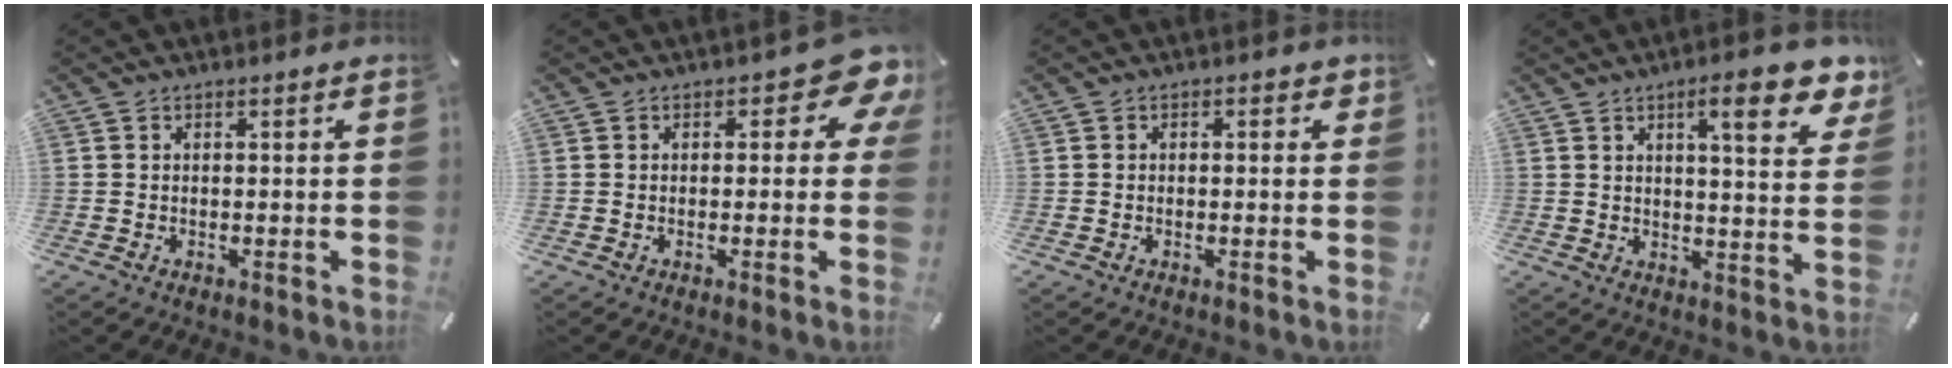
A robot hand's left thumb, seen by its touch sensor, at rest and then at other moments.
{"total": 7.4, "force": [2.8, 3.8, 5.8], "torque": [-0.065, -0.012, 0.044]}
{"total": 1.2, "force": [-0.2, 0.9, 0.8], "torque": [-0.014, 0.005, -0.006]}
{"total": 12.1, "force": [6.8, 3.1, 9.4], "torque": [-0.130, -0.035, 0.106]}